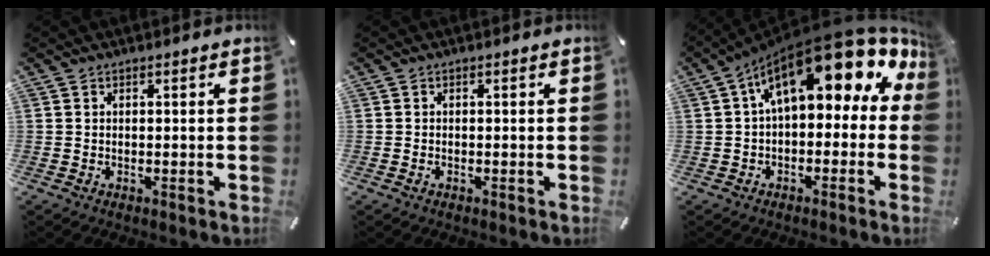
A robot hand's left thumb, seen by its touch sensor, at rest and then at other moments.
{"total": 1.0, "force": [-0.5, 0.5, 0.7], "torque": [-0.015, 0.000, -0.010]}
{"total": 18.0, "force": [8.2, 8.2, 13.8], "torque": [-0.213, -0.056, 0.136]}